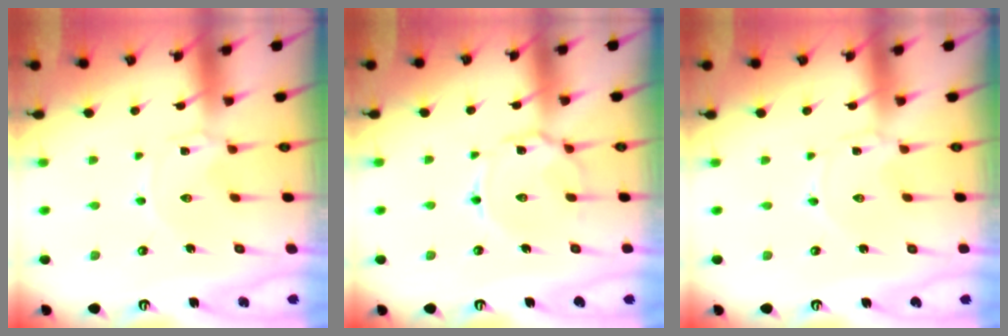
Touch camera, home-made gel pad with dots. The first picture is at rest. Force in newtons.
{"total": 7.8, "press": 7.8, "slide": 0.5}
{"total": 0.0}